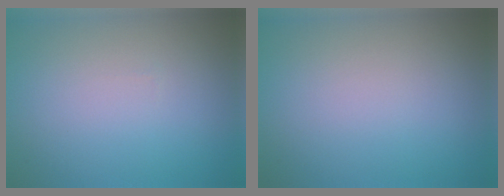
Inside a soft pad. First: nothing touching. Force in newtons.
{"total": 0.0}